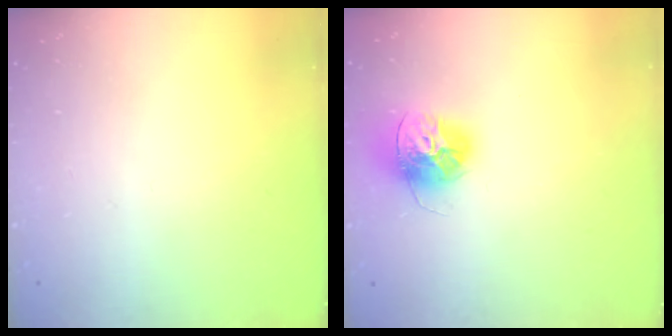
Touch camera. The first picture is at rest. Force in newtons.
{"total": 15.0, "press": 14.9, "slide": 1.3}